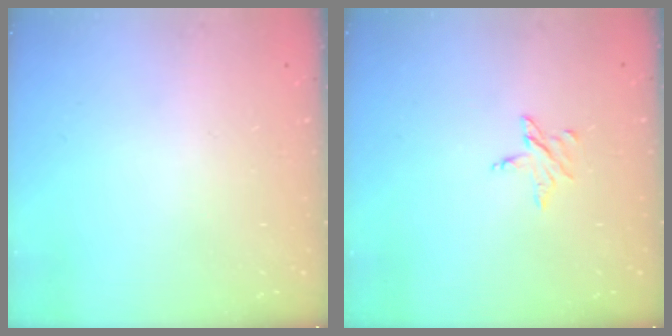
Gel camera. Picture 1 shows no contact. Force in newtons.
{"total": 3.9, "press": 3.9, "slide": 0.3}